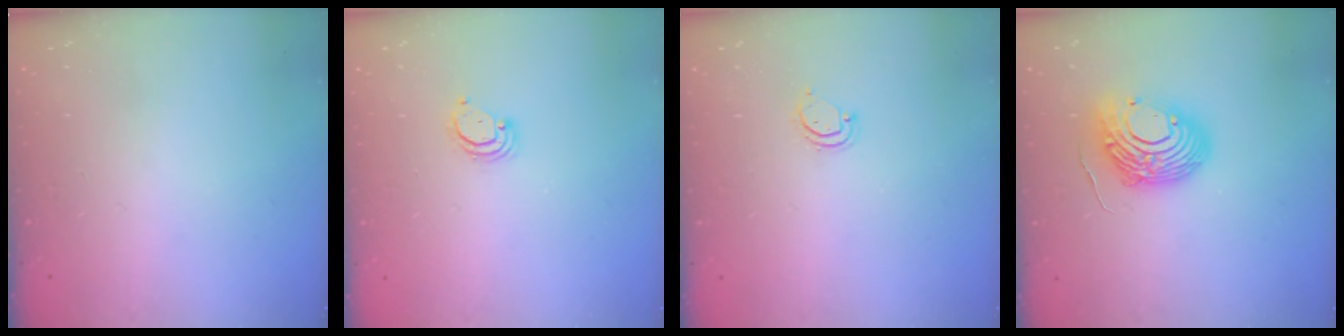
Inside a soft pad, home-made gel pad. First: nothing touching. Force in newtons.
{"total": 2.6, "press": 2.6, "slide": 0.1}
{"total": 3.0, "press": 3.0, "slide": 0.2}
{"total": 12.9, "press": 12.9, "slide": 1.2}